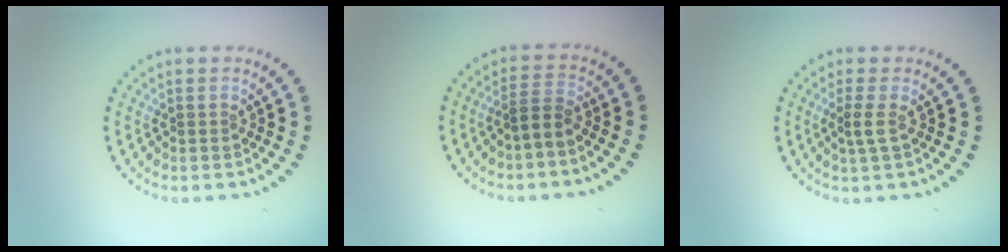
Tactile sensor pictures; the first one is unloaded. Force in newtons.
{"total": 1.8, "press": 1.4, "slide": 1.1}
{"total": 1.1, "press": 0.8, "slide": 0.8}